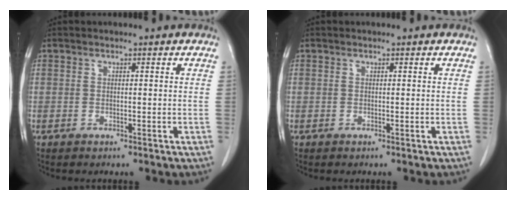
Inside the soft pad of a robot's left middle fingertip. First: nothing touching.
{"total": 0.0}